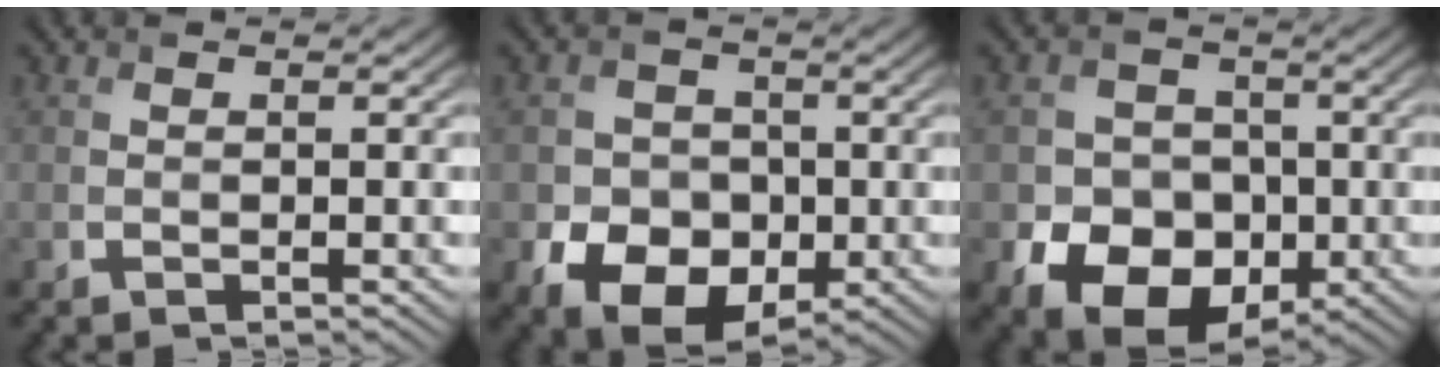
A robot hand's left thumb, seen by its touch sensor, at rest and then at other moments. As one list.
[{"total": 9.4, "force": [-2.9, 7.6, 4.8], "torque": [-0.088, -0.025, -0.069]}, {"total": 11.3, "force": [-3.7, 9.3, 5.2], "torque": [-0.092, -0.038, -0.083]}]